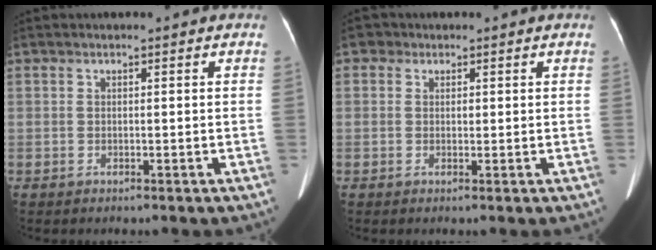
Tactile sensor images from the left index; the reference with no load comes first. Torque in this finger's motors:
{"motor_torque": [0.07, 0.01, 0.01, 0.02]}